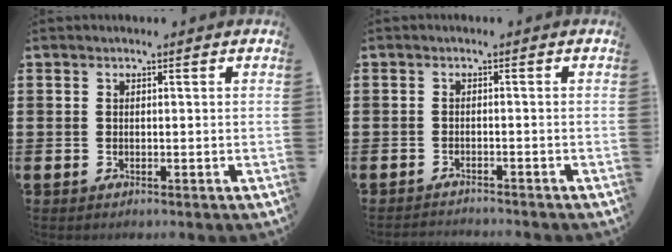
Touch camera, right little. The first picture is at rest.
{"total": 1.3, "force": [-1.2, -0.1, -0.1], "torque": [-0.002, 0.002, -0.026]}